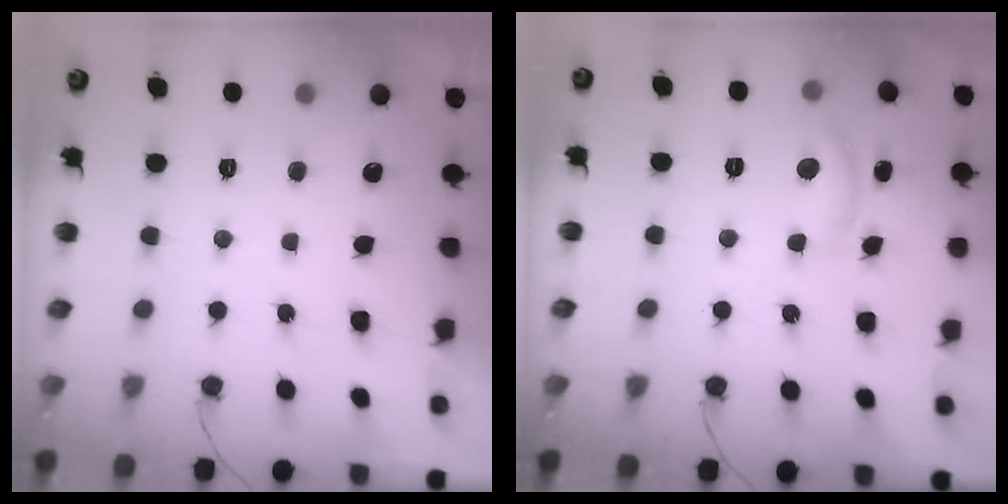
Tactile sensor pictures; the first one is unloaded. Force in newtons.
{"total": 9.9, "press": 9.9, "slide": 0.5}